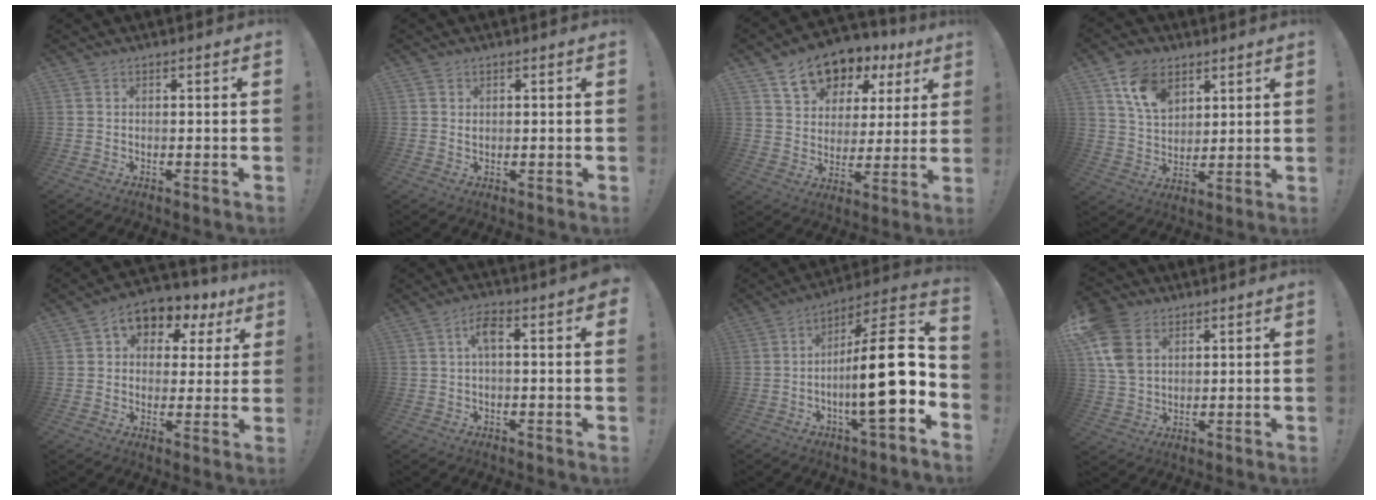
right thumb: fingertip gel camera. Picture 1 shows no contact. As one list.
[{"total": 1.0, "force": [0.6, 0.7, -0.3], "torque": [0.004, 0.001, 0.012]}, {"total": 13.8, "force": [8.8, 9.0, 5.9], "torque": [-0.091, -0.051, 0.160]}, {"total": 11.7, "force": [6.6, 7.9, 5.6], "torque": [-0.088, -0.028, 0.126]}, {"total": 8.0, "force": [3.4, 6.2, 3.8], "torque": [-0.052, -0.019, 0.067]}, {"total": 5.1, "force": [0.7, 1.6, 4.8], "torque": [-0.088, 0.008, 0.009]}, {"total": 20.8, "force": [-3.1, 4.3, 20.1], "torque": [-0.334, 0.015, -0.055]}, {"total": 13.1, "force": [4.7, 9.6, 7.6], "torque": [-0.147, -0.010, 0.095]}]